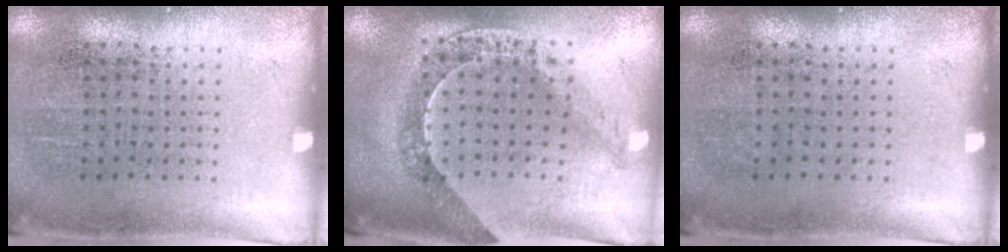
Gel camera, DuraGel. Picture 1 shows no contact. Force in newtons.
{"total": 1.0, "press": 1.0, "slide": 0.3}
{"total": 0.0}